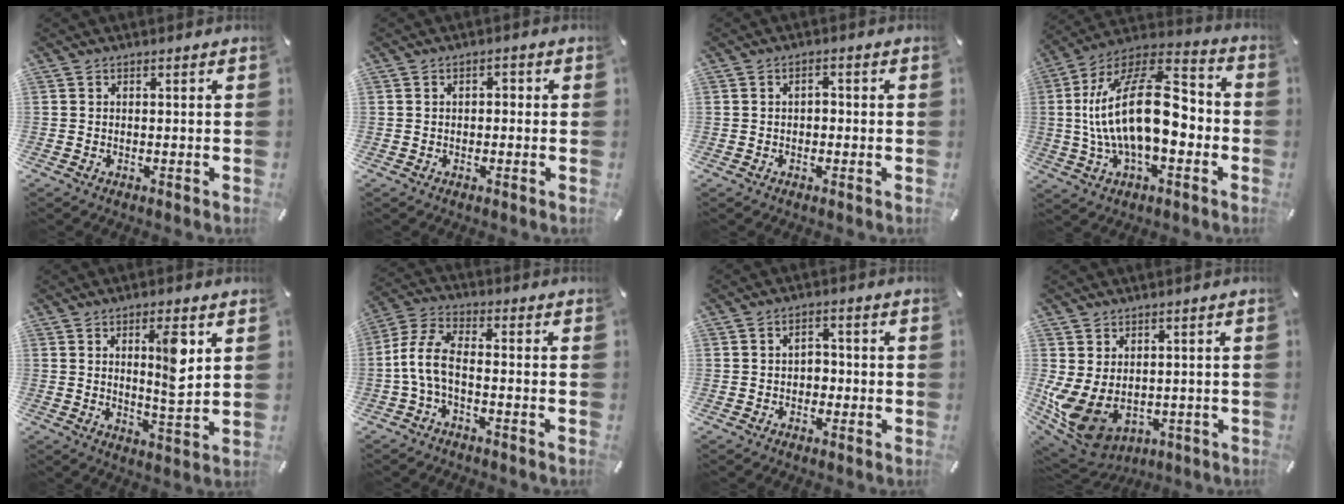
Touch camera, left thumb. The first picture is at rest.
{"total": 1.8, "force": [-0.2, 1.3, 1.2], "torque": [-0.016, 0.005, -0.010]}
{"total": 1.8, "force": [-0.2, 1.3, 1.3], "torque": [-0.025, 0.008, -0.009]}
{"total": 24.7, "force": [-2.1, 12.8, 21.0], "torque": [-0.392, 0.012, -0.036]}
{"total": 8.5, "force": [3.1, 2.0, 7.6], "torque": [-0.107, -0.020, 0.040]}
{"total": 7.7, "force": [-2.5, 3.6, 6.4], "torque": [-0.143, 0.001, -0.047]}
{"total": 3.1, "force": [-0.5, 2.4, 2.0], "torque": [-0.030, 0.007, -0.014]}
{"total": 7.9, "force": [-0.6, 6.4, 4.7], "torque": [-0.118, -0.017, -0.010]}